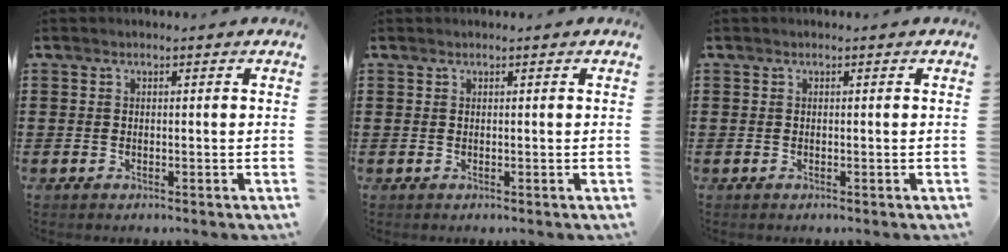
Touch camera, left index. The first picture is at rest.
{"total": 0.0}
{"total": 0.0}